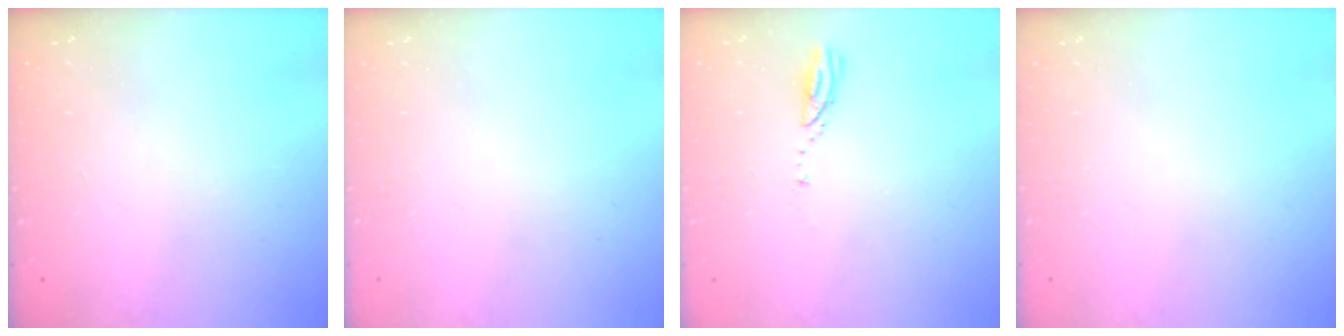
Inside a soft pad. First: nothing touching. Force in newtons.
{"total": 0.0}
{"total": 3.0, "press": 3.0, "slide": 0.1}
{"total": 0.0}